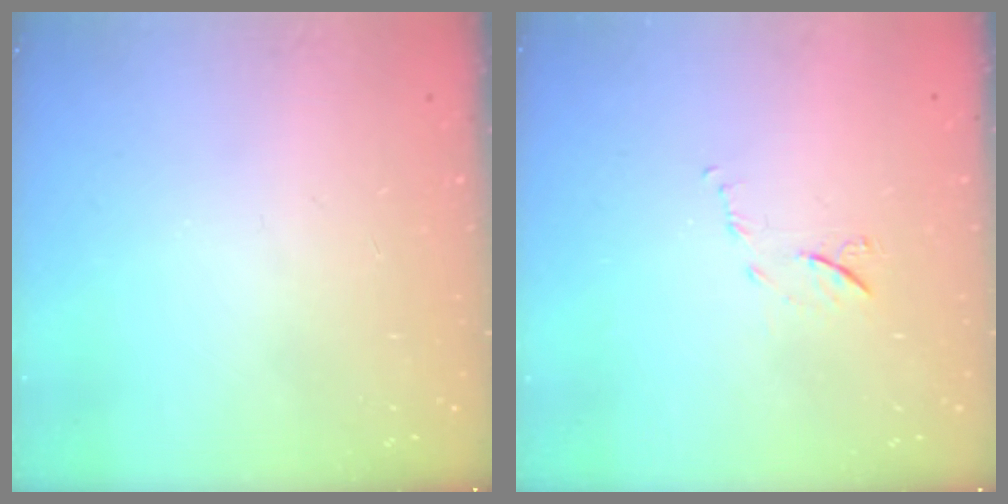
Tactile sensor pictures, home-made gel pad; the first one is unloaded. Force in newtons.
{"total": 7.0, "press": 7.0, "slide": 0.7}